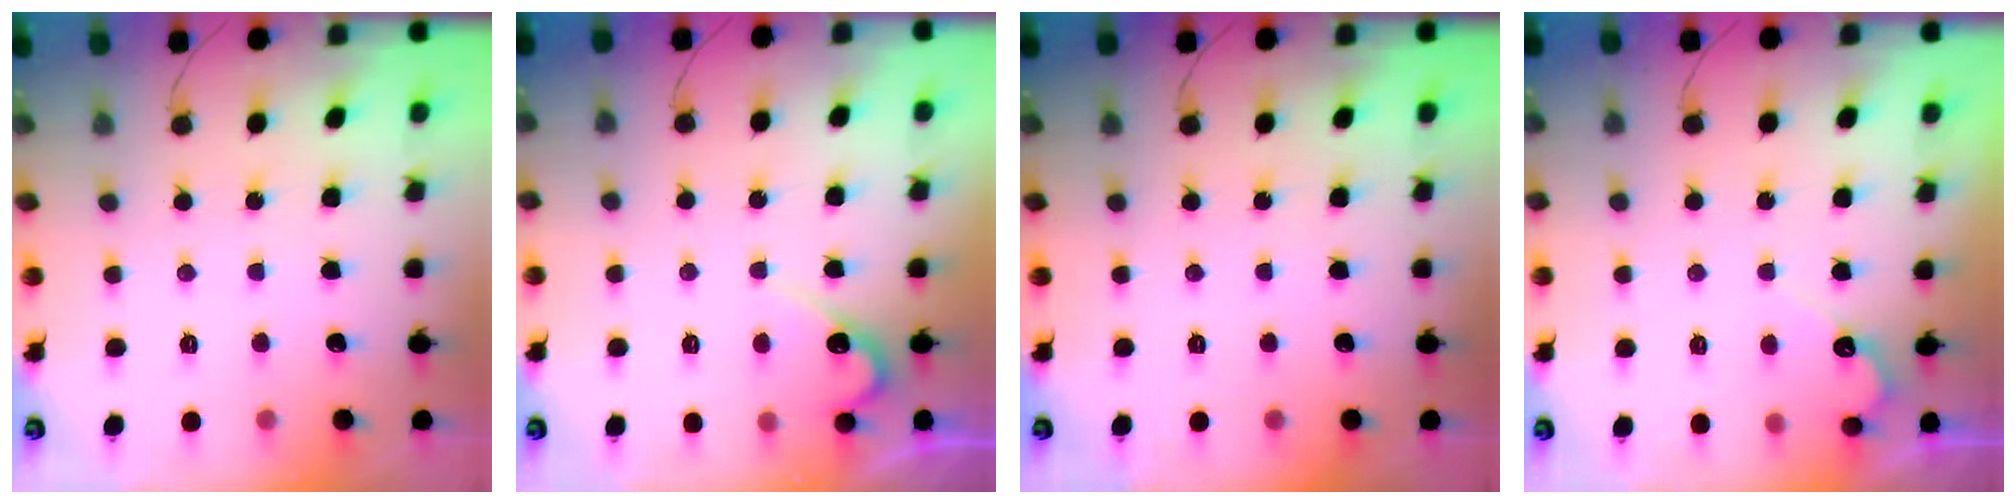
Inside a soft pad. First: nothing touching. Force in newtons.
{"total": 4.4, "press": 4.4, "slide": 0.4}
{"total": 0.0}
{"total": 3.7, "press": 3.7, "slide": 0.2}